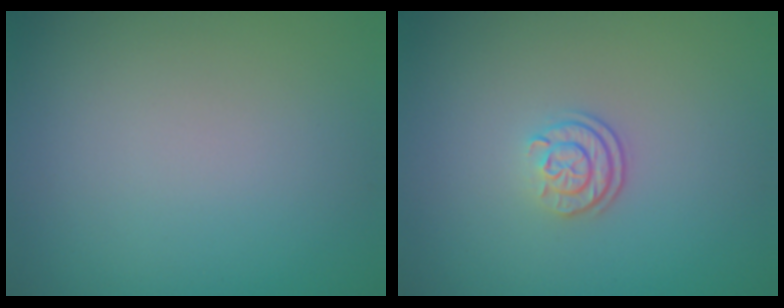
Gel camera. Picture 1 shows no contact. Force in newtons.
{"total": 2.3, "press": 1.7, "slide": 1.5}